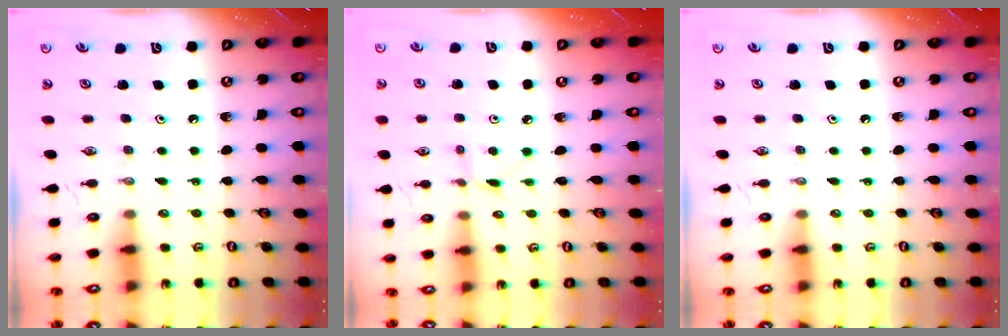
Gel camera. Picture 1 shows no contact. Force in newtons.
{"total": 2.5, "press": 2.5, "slide": 0.3}
{"total": 0.0}